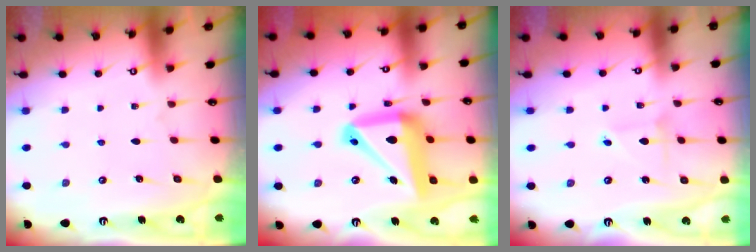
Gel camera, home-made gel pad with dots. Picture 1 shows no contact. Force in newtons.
{"total": 19.0, "press": 18.9, "slide": 2.0}
{"total": 2.1, "press": 2.1, "slide": 0.2}